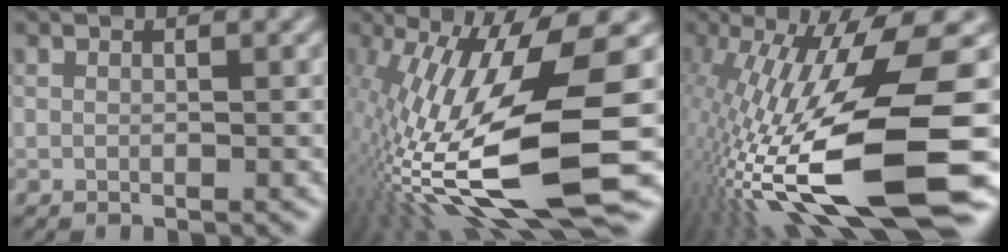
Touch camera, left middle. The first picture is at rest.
{"total": 15.1, "force": [-4.3, 3.3, 14.1], "torque": [-0.279, 0.005, -0.064]}
{"total": 16.8, "force": [-5.4, 2.9, 15.7], "torque": [-0.288, -0.003, -0.083]}